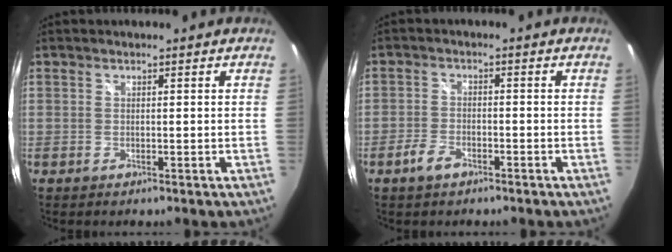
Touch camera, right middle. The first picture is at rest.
{"total": 3.7, "force": [-2.6, 1.8, 2.0], "torque": [-0.052, 0.001, -0.049]}